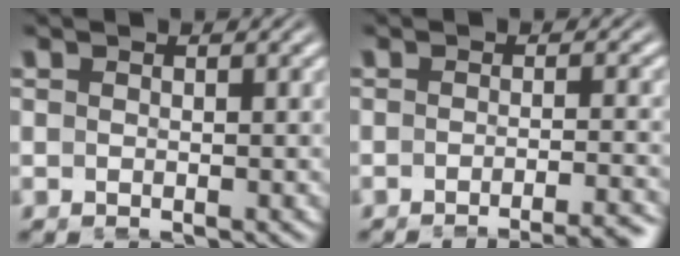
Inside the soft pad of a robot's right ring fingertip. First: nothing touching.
{"total": 7.0, "force": [-6.5, 1.1, 2.2], "torque": [-0.012, -0.004, -0.099]}